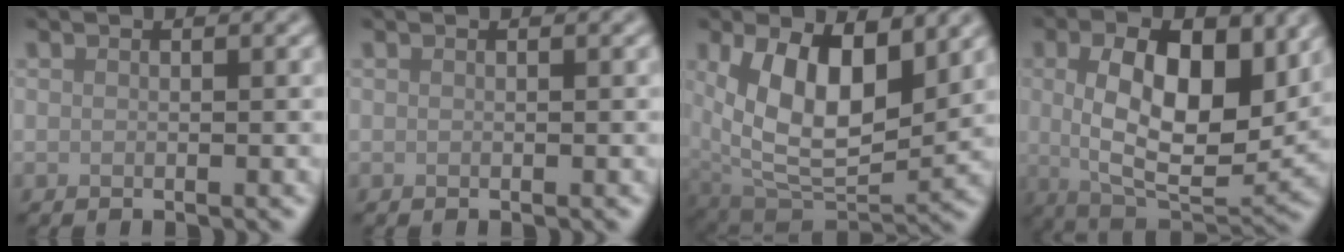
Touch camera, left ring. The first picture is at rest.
{"total": 0.0}
{"total": 9.8, "force": [2.7, 5.3, 7.8], "torque": [-0.144, -0.022, 0.050]}
{"total": 10.8, "force": [2.2, 5.4, 9.1], "torque": [-0.147, -0.005, 0.034]}